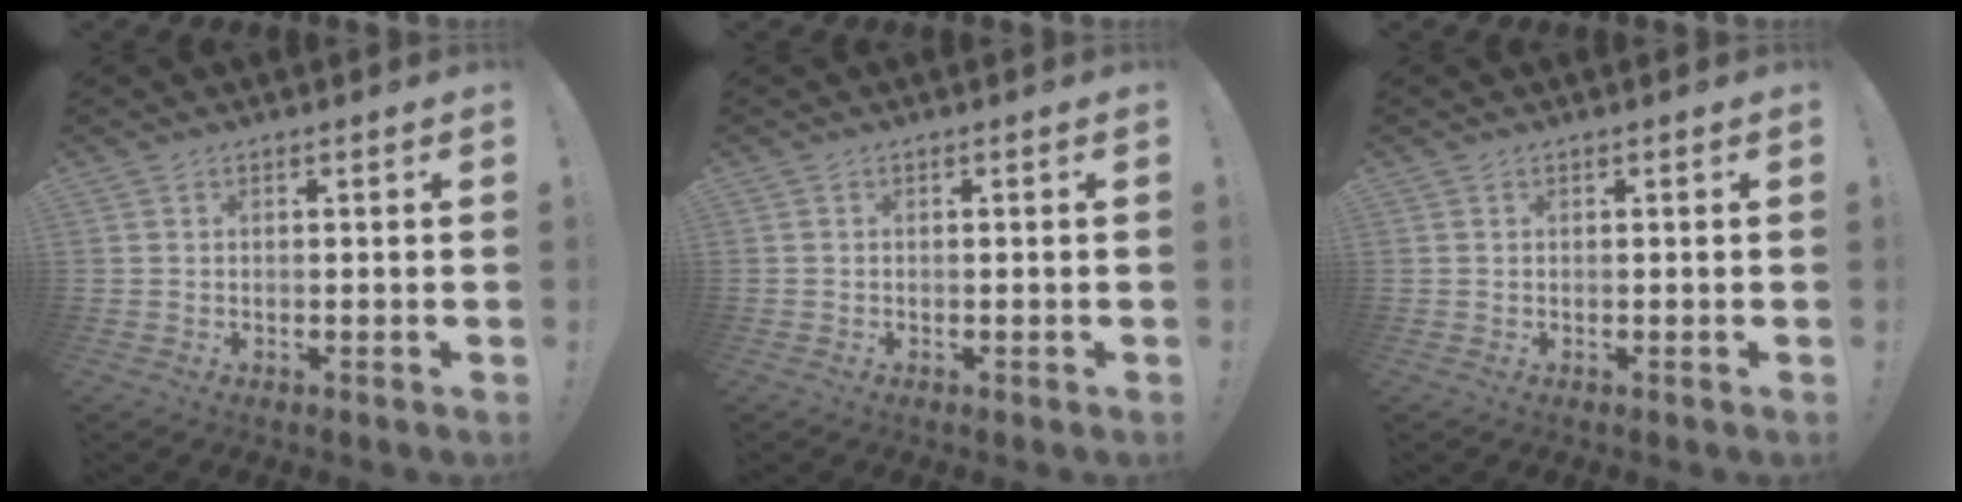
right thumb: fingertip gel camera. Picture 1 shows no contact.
{"total": 1.0, "force": [-0.3, 1.0, -0.1], "torque": [0.012, -0.002, -0.009]}
{"total": 0.0}